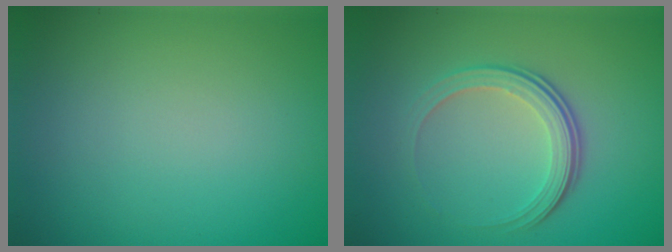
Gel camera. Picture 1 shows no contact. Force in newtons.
{"total": 3.7, "press": 2.5, "slide": 2.8}